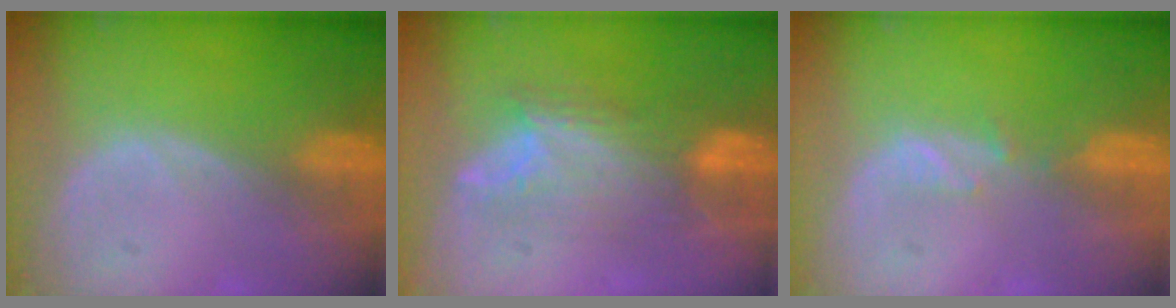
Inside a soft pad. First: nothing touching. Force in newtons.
{"total": 7.4, "press": 7.1, "slide": 1.9}
{"total": 1.5, "press": 1.4, "slide": 0.2}